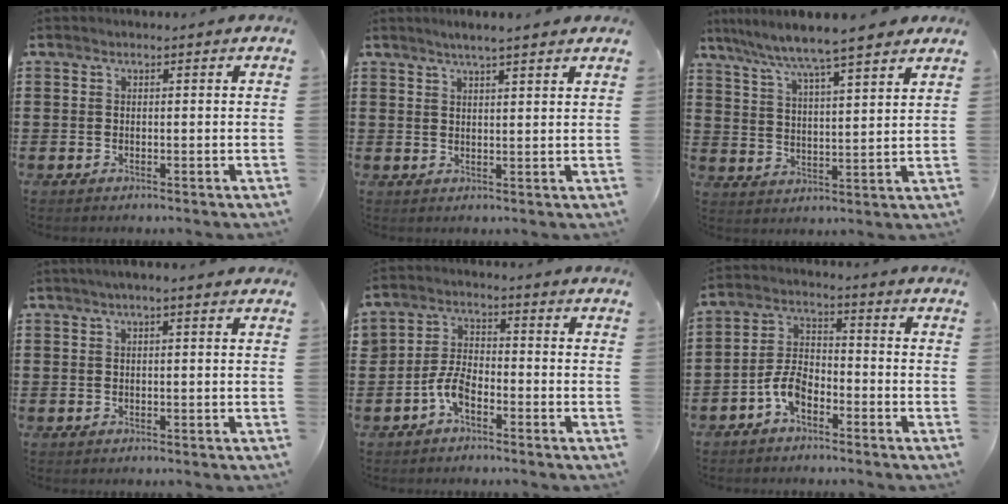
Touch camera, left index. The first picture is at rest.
{"total": 2.7, "force": [2.4, -0.2, 1.2], "torque": [-0.029, 0.000, 0.043]}
{"total": 6.0, "force": [5.4, -0.3, 2.5], "torque": [-0.074, -0.033, 0.088]}
{"total": 1.1, "force": [0.4, 0.0, 1.1], "torque": [-0.020, 0.000, 0.006]}
{"total": 4.7, "force": [-2.9, 2.4, 2.9], "torque": [-0.079, 0.002, -0.062]}
{"total": 5.7, "force": [-3.5, 3.0, 3.4], "torque": [-0.088, 0.007, -0.072]}